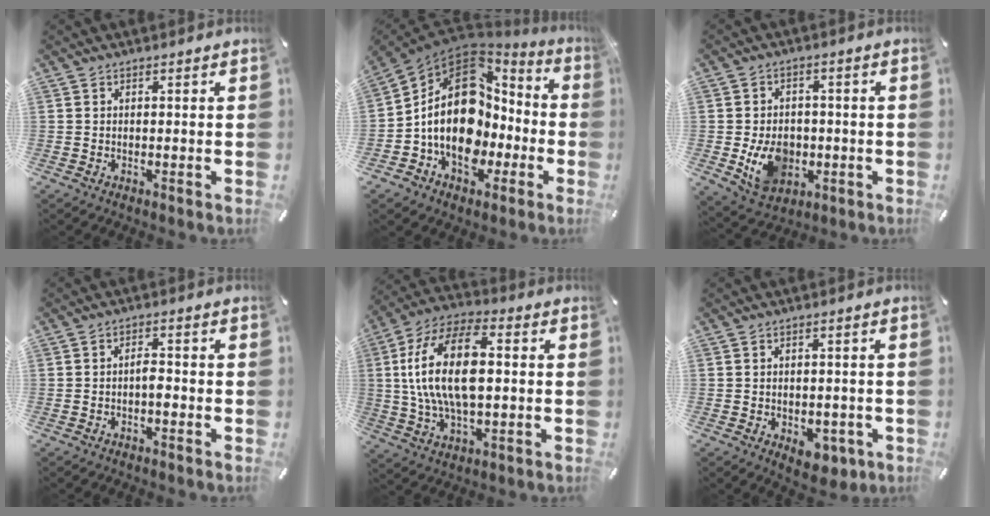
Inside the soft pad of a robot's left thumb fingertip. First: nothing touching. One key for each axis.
{"total": 20.7, "fx": -0.9, "fy": 15.3, "fz": 13.9, "tx": -0.258, "ty": -0.001, "tz": -0.014}
{"total": 10.6, "fx": -2.2, "fy": 8.3, "fz": 6.1, "tx": -0.116, "ty": 0.007, "tz": -0.037}
{"total": 2.7, "fx": -1.0, "fy": 1.2, "fz": 2.2, "tx": -0.040, "ty": 0.007, "tz": -0.019}
{"total": 18.2, "fx": 1.3, "fy": 9.8, "fz": 15.2, "tx": -0.311, "ty": 0.006, "tz": 0.021}
{"total": 6.3, "fx": -2.2, "fy": 3.9, "fz": 4.4, "tx": -0.063, "ty": 0.010, "tz": -0.034}